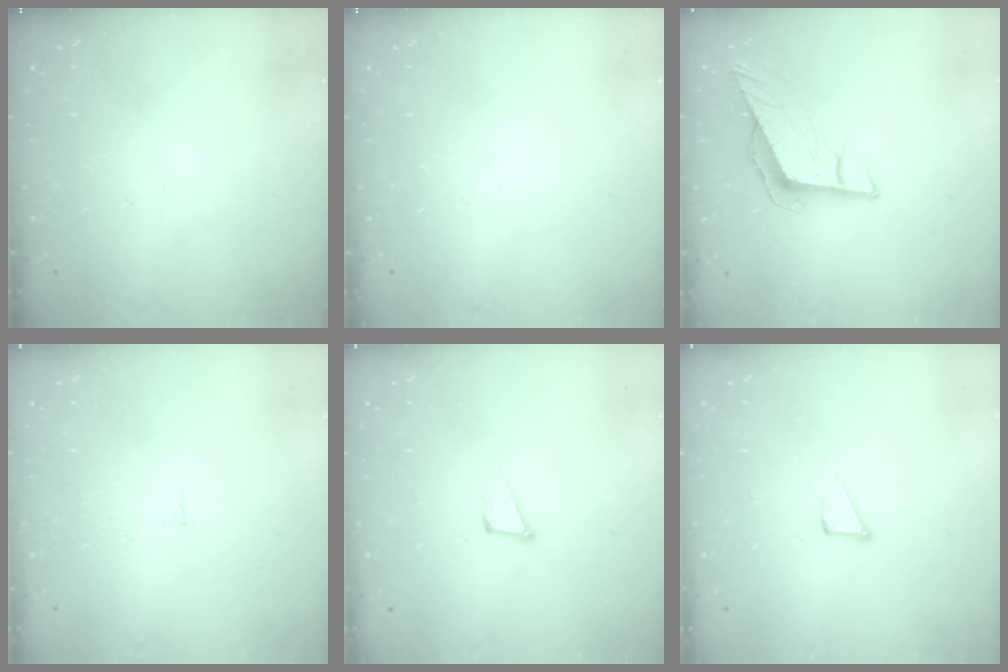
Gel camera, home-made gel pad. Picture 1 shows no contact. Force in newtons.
{"total": 0.0}
{"total": 10.2, "press": 9.6, "slide": 3.5}
{"total": 2.5, "press": 2.5, "slide": 0.2}
{"total": 3.8, "press": 3.7, "slide": 0.8}
{"total": 5.3, "press": 5.2, "slide": 0.3}